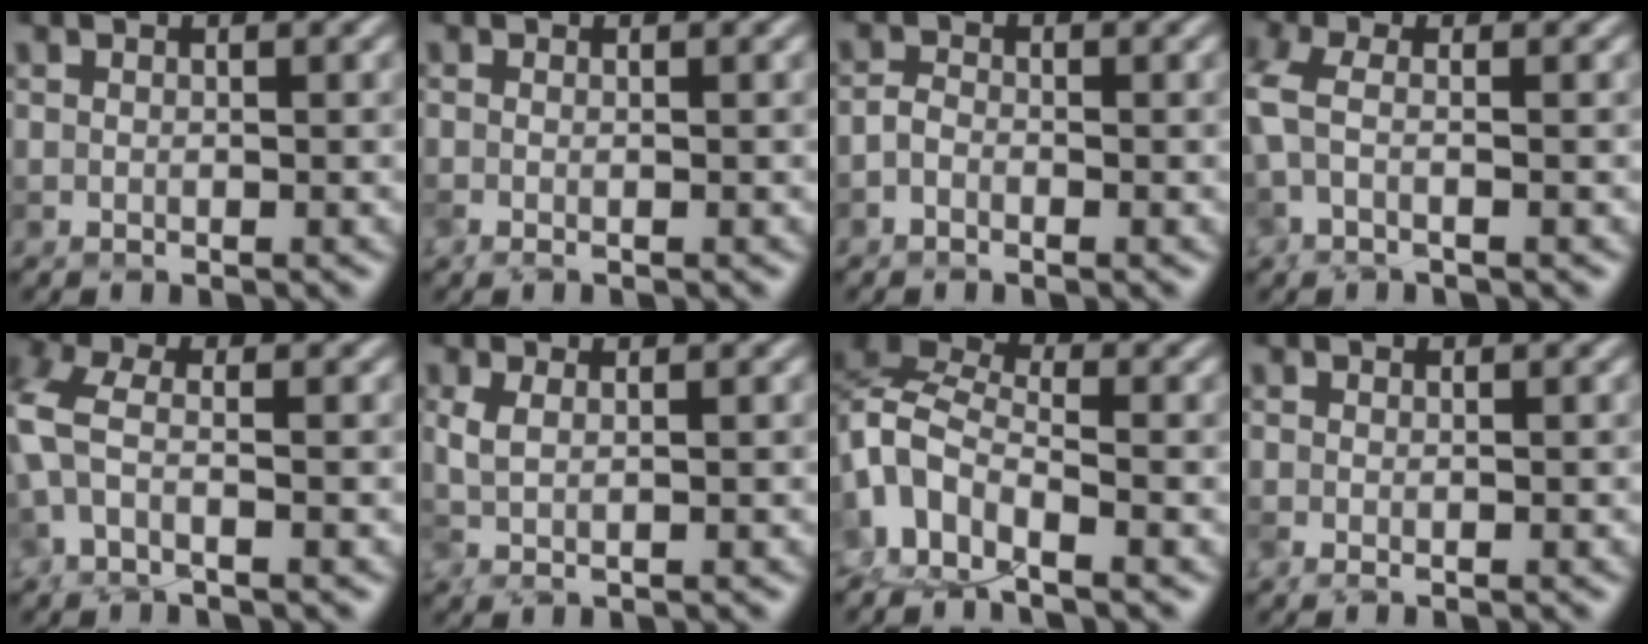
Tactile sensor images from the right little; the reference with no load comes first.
{"total": 1.1, "force": [-0.5, 0.2, 0.9], "torque": [-0.018, -0.009, -0.015]}
{"total": 0.6, "force": [-0.1, 0.4, 0.4], "torque": [-0.011, 0.006, -0.010]}
{"total": 2.7, "force": [0.1, 0.7, 2.6], "torque": [-0.076, -0.003, -0.010]}
{"total": 3.8, "force": [-0.4, 1.4, 3.5], "torque": [-0.104, 0.004, -0.023]}
{"total": 1.9, "force": [0.9, 0.5, 1.7], "torque": [-0.032, 0.006, 0.010]}
{"total": 5.0, "force": [-2.4, 2.8, 3.3], "torque": [-0.066, 0.008, -0.065]}
{"total": 0.9, "force": [-0.4, 0.1, 0.8], "torque": [-0.016, -0.007, -0.013]}